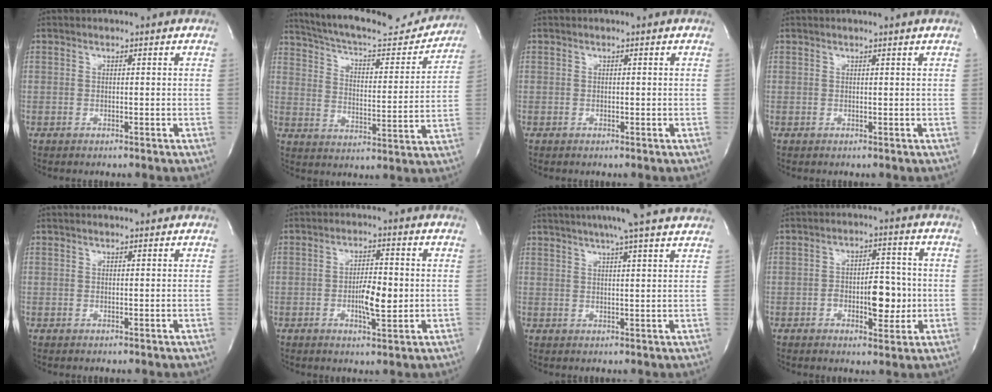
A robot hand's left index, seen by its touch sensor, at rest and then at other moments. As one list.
[{"total": 21.1, "force": [19.2, 4.4, 7.3], "torque": [-0.120, -0.010, 0.267]}, {"total": 0.0}, {"total": 0.8, "force": [0.7, -0.3, 0.3], "torque": [-0.009, -0.003, 0.018]}, {"total": 1.1, "force": [1.0, 0.0, 0.3], "torque": [-0.007, 0.007, 0.018]}, {"total": 5.3, "force": [-0.8, 1.3, 5.1], "torque": [-0.089, -0.003, -0.011]}, {"total": 12.7, "force": [10.9, -0.6, 6.4], "torque": [-0.107, 0.016, 0.132]}, {"total": 6.8, "force": [-1.3, 2.9, 6.0], "torque": [-0.088, 0.006, -0.016]}]